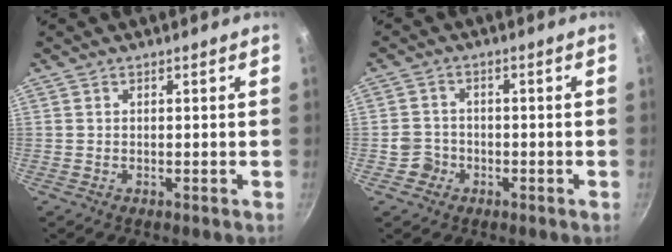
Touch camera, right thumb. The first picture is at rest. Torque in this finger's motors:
{"motor_torque": [0.06, 0.06, -0.04, 0.55, -0.04]}